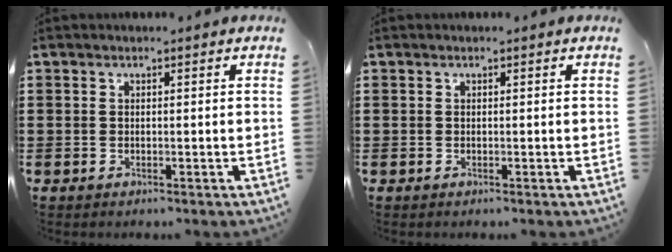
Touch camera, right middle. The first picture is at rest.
{"total": 0.0}